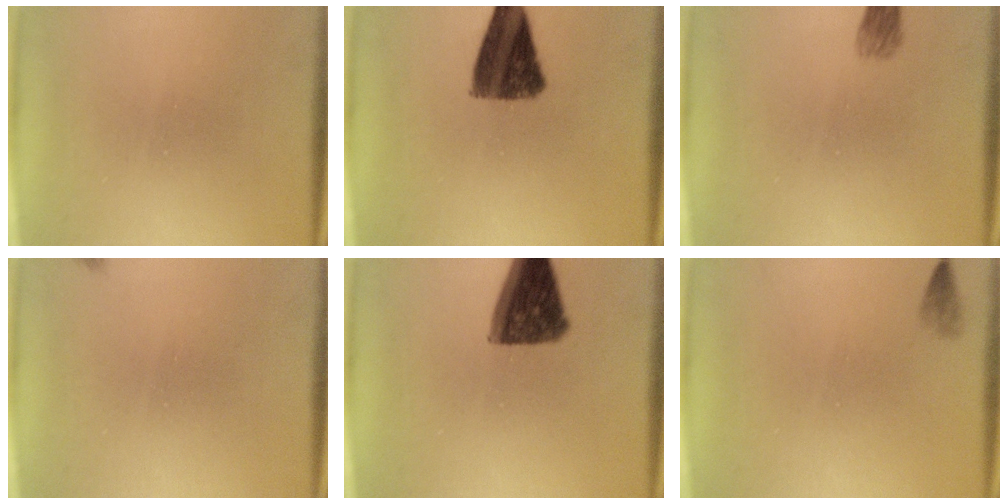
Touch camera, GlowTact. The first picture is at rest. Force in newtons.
{"total": 11.0}
{"total": 2.3}
{"total": 0.9}
{"total": 11.1}
{"total": 1.4}